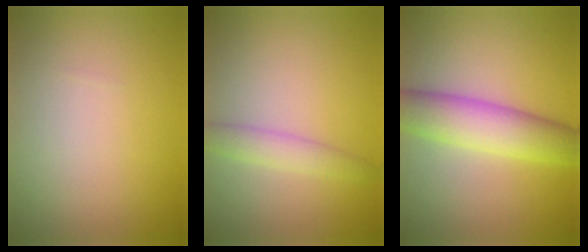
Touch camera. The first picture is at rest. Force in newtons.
{"total": 2.3, "press": 2.3, "slide": 0.0}
{"total": 6.2, "press": 6.2, "slide": 0.1}